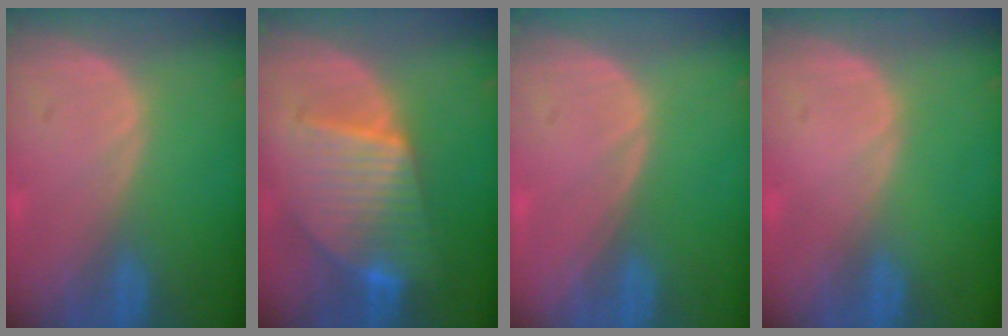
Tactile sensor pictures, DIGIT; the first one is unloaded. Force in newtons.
{"total": 9.1, "press": 9.1, "slide": 0.4}
{"total": 0.0}
{"total": 0.0}